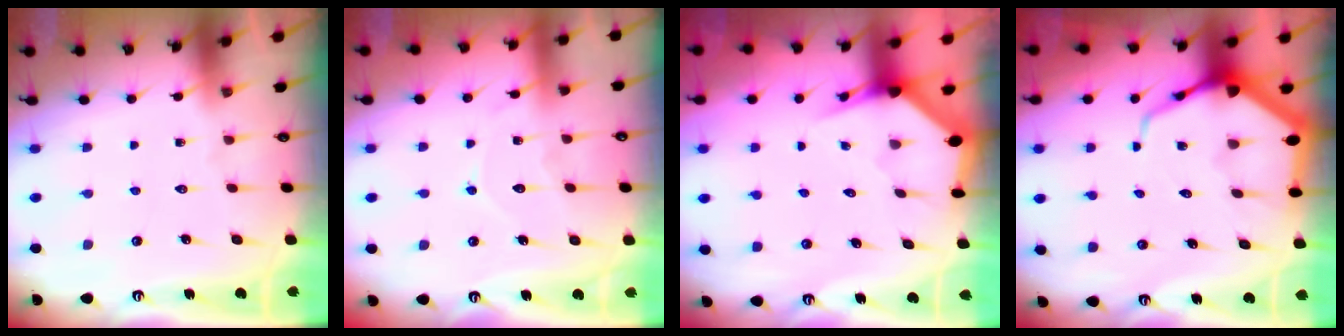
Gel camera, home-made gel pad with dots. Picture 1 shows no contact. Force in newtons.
{"total": 7.2, "press": 7.1, "slide": 0.8}
{"total": 3.2, "press": 3.1, "slide": 0.4}
{"total": 8.2, "press": 8.1, "slide": 0.9}